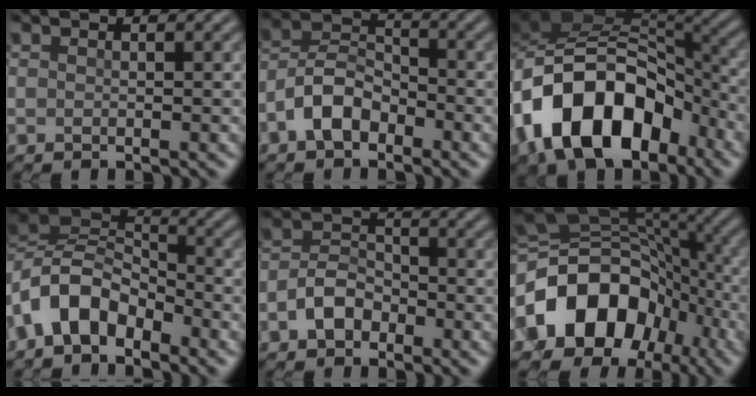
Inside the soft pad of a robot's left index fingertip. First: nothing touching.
{"total": 4.3, "force": [-2.9, 2.2, 2.3], "torque": [-0.045, 0.010, -0.060]}
{"total": 12.9, "force": [-6.1, 8.0, 8.1], "torque": [-0.141, 0.006, -0.112]}
{"total": 6.9, "force": [-4.1, 3.8, 3.9], "torque": [-0.075, 0.006, -0.089]}
{"total": 3.1, "force": [-2.1, 1.8, 1.4], "torque": [-0.027, 0.007, -0.040]}
{"total": 13.9, "force": [-5.2, 10.3, 7.9], "torque": [-0.148, -0.010, -0.091]}